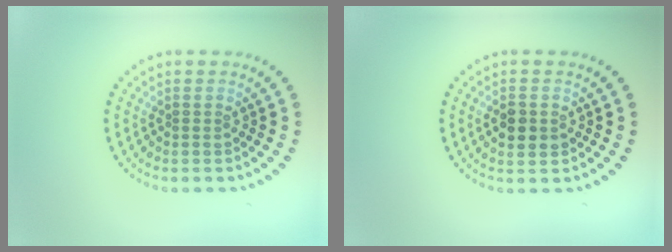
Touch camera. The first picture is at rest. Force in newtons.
{"total": 2.7, "press": 2.7, "slide": 0.2}